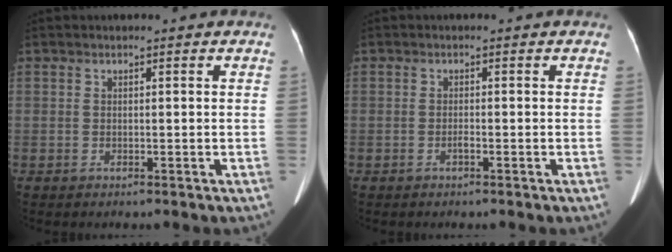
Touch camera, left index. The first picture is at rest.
{"total": 0.7, "force": [-0.4, 0.1, 0.6], "torque": [-0.012, 0.000, -0.008]}